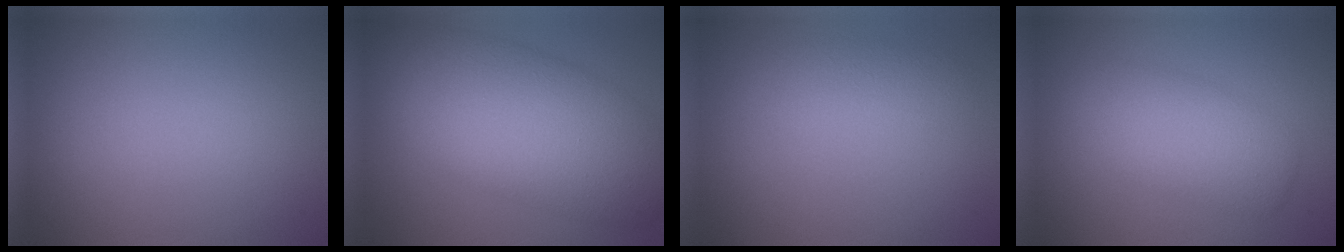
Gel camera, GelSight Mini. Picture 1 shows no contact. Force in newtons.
{"total": 11.1, "press": 11.1, "slide": 0.2}
{"total": 2.4, "press": 2.4, "slide": 0.0}
{"total": 4.3, "press": 4.3, "slide": 0.2}